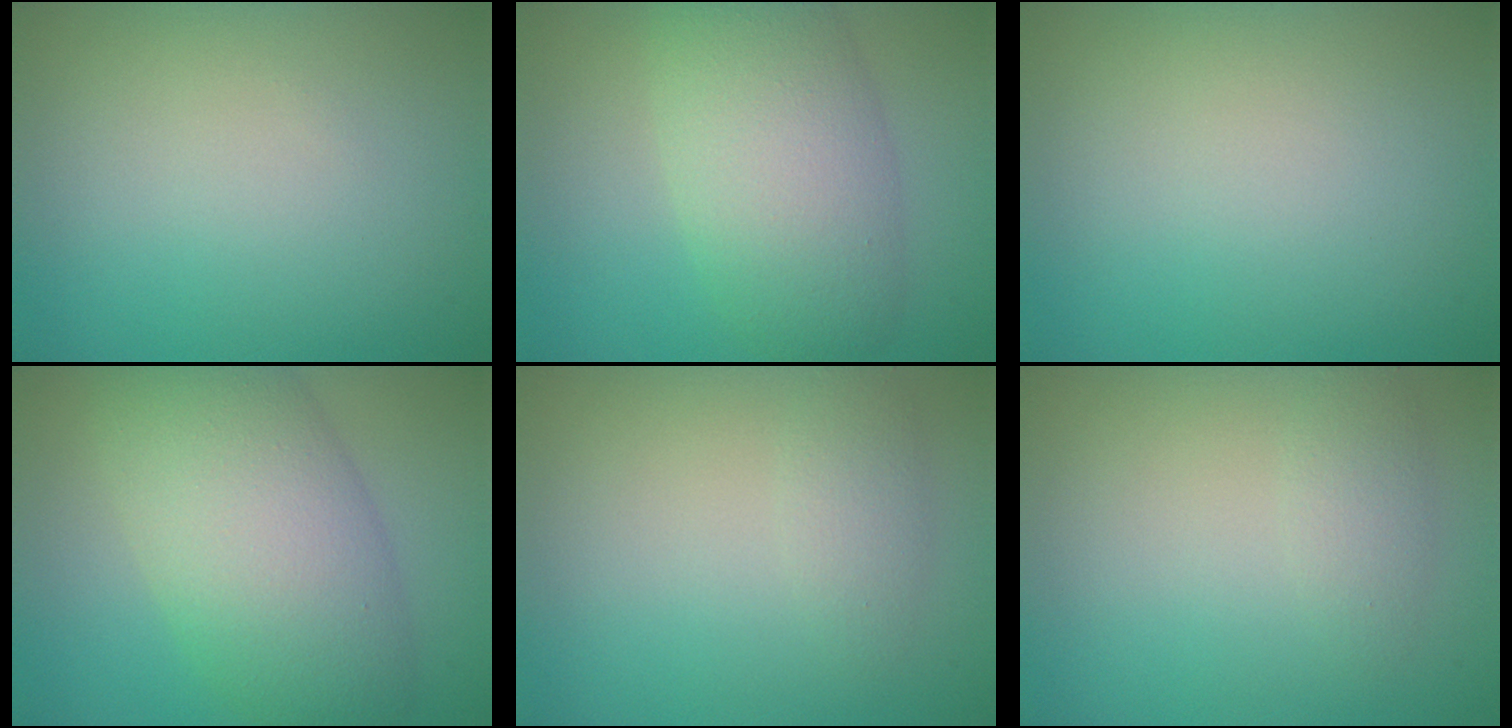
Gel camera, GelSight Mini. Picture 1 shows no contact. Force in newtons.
{"total": 7.0, "press": 7.0, "slide": 0.4}
{"total": 0.0}
{"total": 9.1, "press": 9.1, "slide": 0.5}
{"total": 1.6, "press": 1.6, "slide": 0.1}
{"total": 1.6, "press": 1.6, "slide": 0.1}